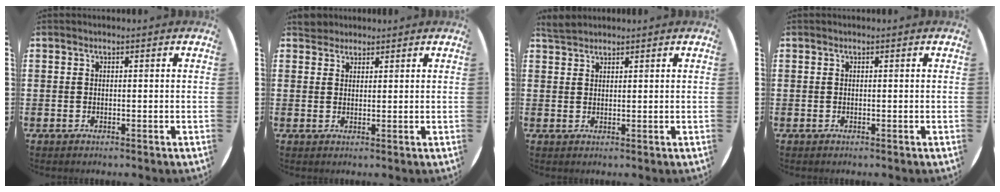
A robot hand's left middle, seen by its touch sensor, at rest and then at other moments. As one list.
[{"total": 2.3, "force": [2.1, 0.8, -0.1], "torque": [0.007, 0.002, 0.041]}, {"total": 2.1, "force": [2.0, 0.5, 0.3], "torque": [-0.001, 0.002, 0.037]}, {"total": 0.0}]